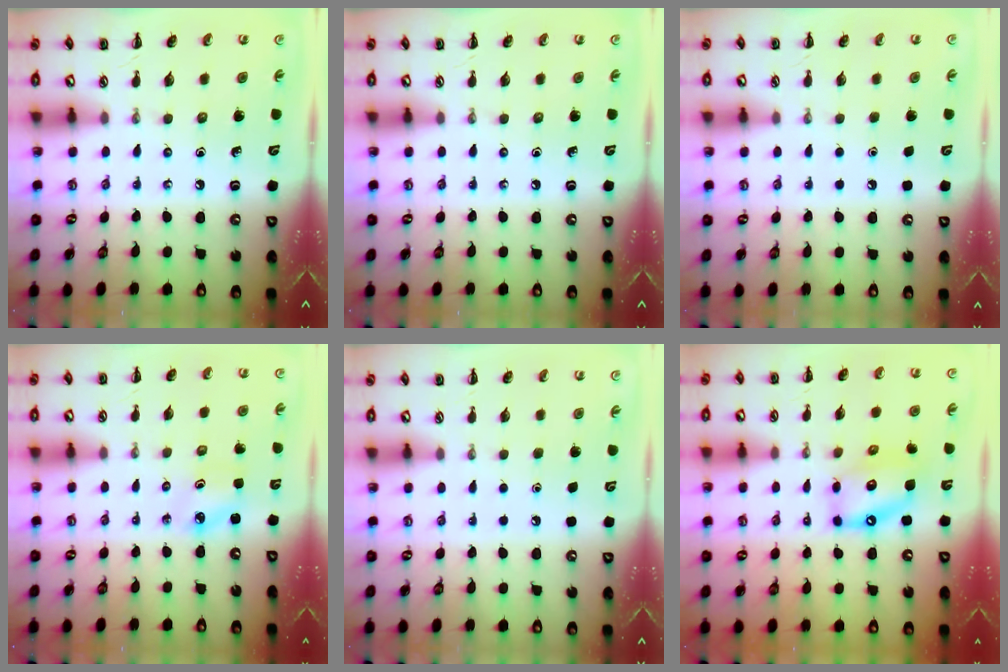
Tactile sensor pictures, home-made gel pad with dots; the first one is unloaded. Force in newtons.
{"total": 0.0}
{"total": 1.8, "press": 1.7, "slide": 0.1}
{"total": 2.3, "press": 2.3, "slide": 0.4}
{"total": 1.8, "press": 1.7, "slide": 0.1}
{"total": 13.2, "press": 12.9, "slide": 2.9}